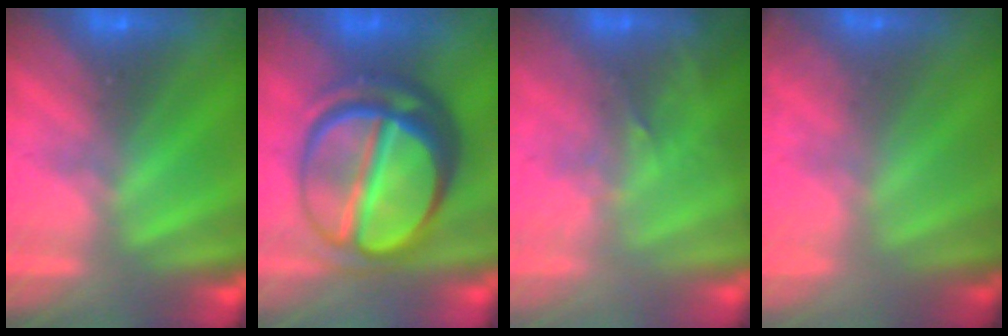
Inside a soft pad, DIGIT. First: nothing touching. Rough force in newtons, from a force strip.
{"total": 7.1}
{"total": 2.7}
{"total": 2.0}